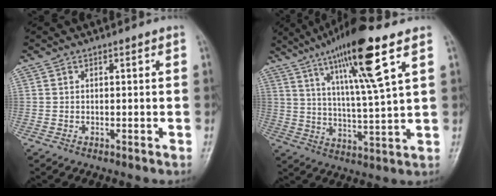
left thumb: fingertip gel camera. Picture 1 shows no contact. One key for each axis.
{"total": 16.4, "fx": 8.7, "fy": 1.5, "fz": 13.8, "tx": -0.241, "ty": -0.029, "tz": 0.152}